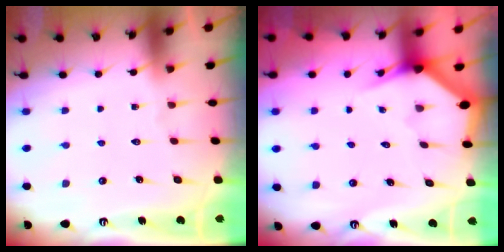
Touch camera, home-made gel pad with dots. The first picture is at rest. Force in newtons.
{"total": 2.8, "press": 2.8, "slide": 0.2}